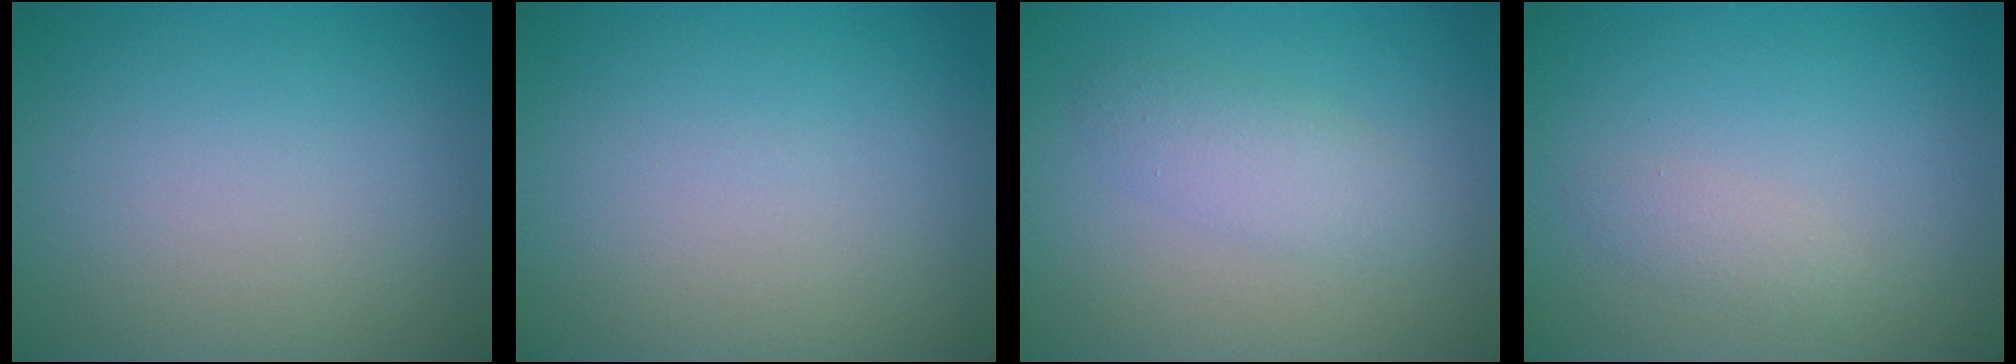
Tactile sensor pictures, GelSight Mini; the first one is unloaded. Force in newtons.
{"total": 0.0}
{"total": 2.4, "press": 2.4, "slide": 0.2}
{"total": 1.2, "press": 1.2, "slide": 0.0}